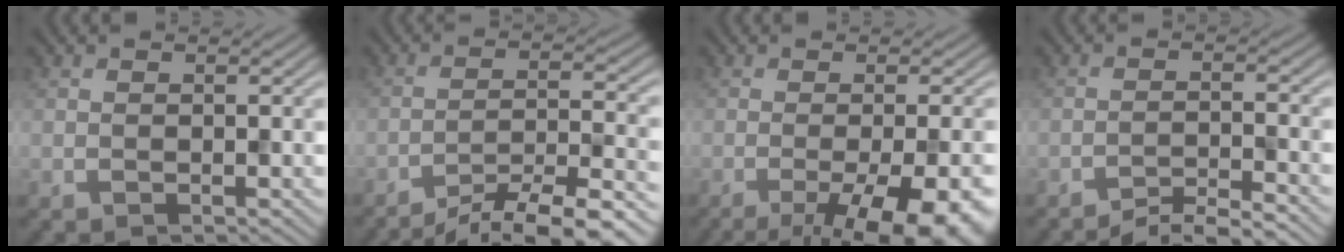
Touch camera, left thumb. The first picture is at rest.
{"total": 11.2, "force": [-9.4, 1.9, 5.8], "torque": [-0.096, -0.004, -0.139]}
{"total": 13.5, "force": [-6.7, 4.2, 10.9], "torque": [-0.122, -0.010, -0.079]}
{"total": 3.9, "force": [-3.4, 0.3, 1.9], "torque": [-0.026, 0.008, -0.066]}